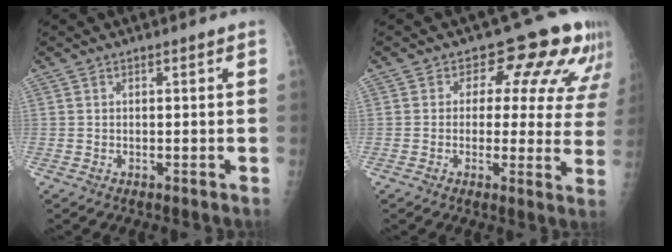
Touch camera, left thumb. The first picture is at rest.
{"total": 13.1, "force": [7.7, 7.8, 7.2], "torque": [-0.026, -0.026, 0.066]}